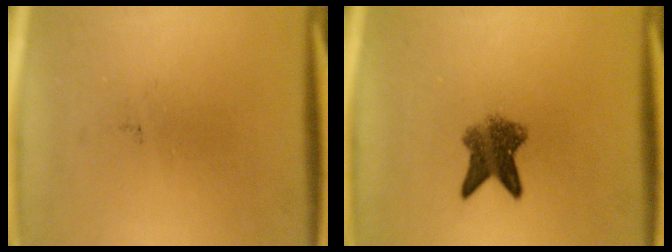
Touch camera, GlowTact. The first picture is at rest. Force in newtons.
{"total": 5.5}